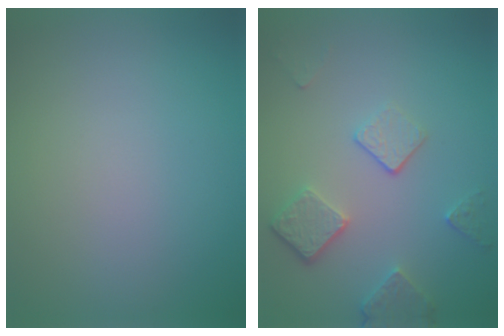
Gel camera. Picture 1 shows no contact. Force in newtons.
{"total": 3.7, "press": 2.9, "slide": 2.4}